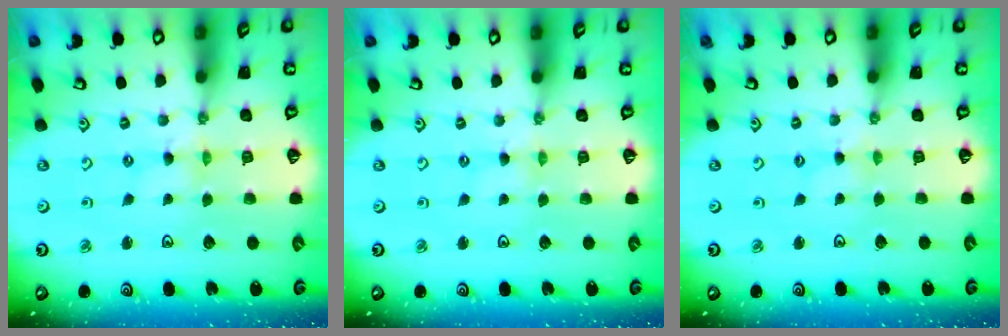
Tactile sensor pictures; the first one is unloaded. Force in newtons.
{"total": 0.8, "press": 0.8, "slide": 0.2}
{"total": 1.3, "press": 1.2, "slide": 0.4}